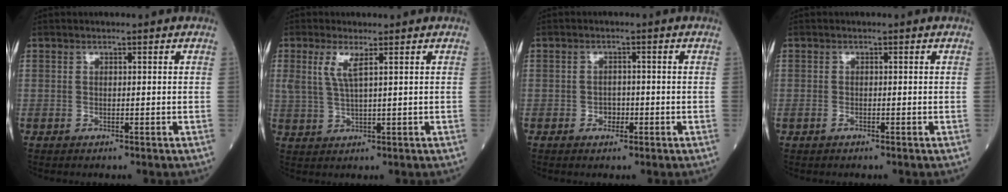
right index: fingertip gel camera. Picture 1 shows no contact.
{"total": 3.7, "force": [1.7, 0.4, 3.3], "torque": [-0.078, 0.002, 0.038]}
{"total": 1.8, "force": [-0.7, 1.4, 0.9], "torque": [-0.009, 0.006, -0.009]}
{"total": 0.7, "force": [-0.4, 0.4, 0.4], "torque": [-0.011, 0.000, -0.003]}